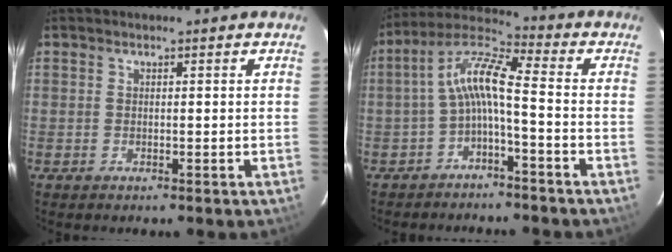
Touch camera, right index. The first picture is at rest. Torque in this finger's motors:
{"motor_torque": [0.99, -0.47, 0.61, 0.18]}